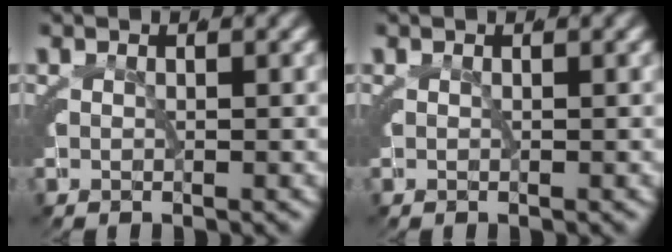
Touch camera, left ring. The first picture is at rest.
{"total": 0.0}